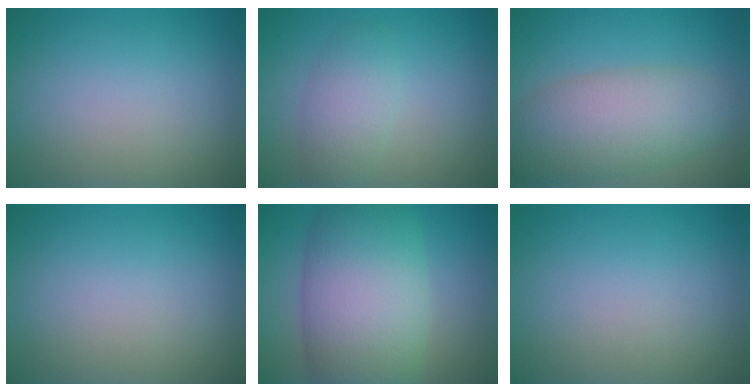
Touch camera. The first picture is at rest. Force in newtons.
{"total": 3.0, "press": 3.0, "slide": 0.1}
{"total": 6.9, "press": 6.9, "slide": 0.5}
{"total": 0.0}
{"total": 11.0, "press": 11.0, "slide": 0.5}
{"total": 0.0}